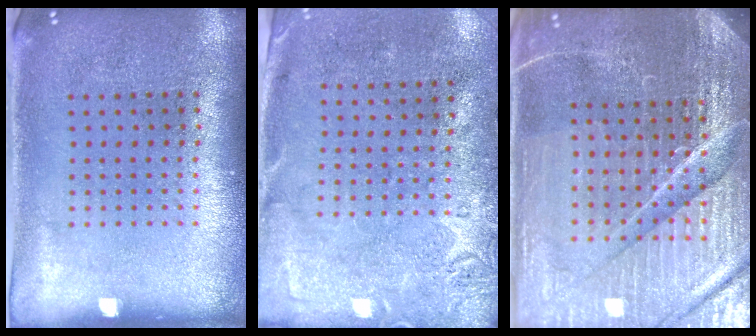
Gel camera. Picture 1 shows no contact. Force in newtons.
{"total": 2.8, "press": 2.2, "slide": 1.7}
{"total": 6.1, "press": 5.5, "slide": 2.7}